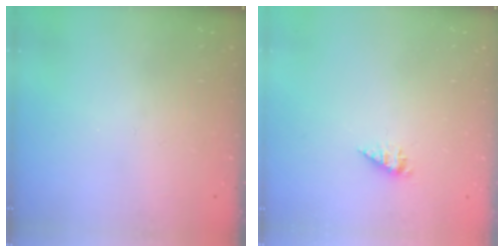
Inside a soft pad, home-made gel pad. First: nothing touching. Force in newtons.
{"total": 2.3, "press": 2.3, "slide": 0.3}